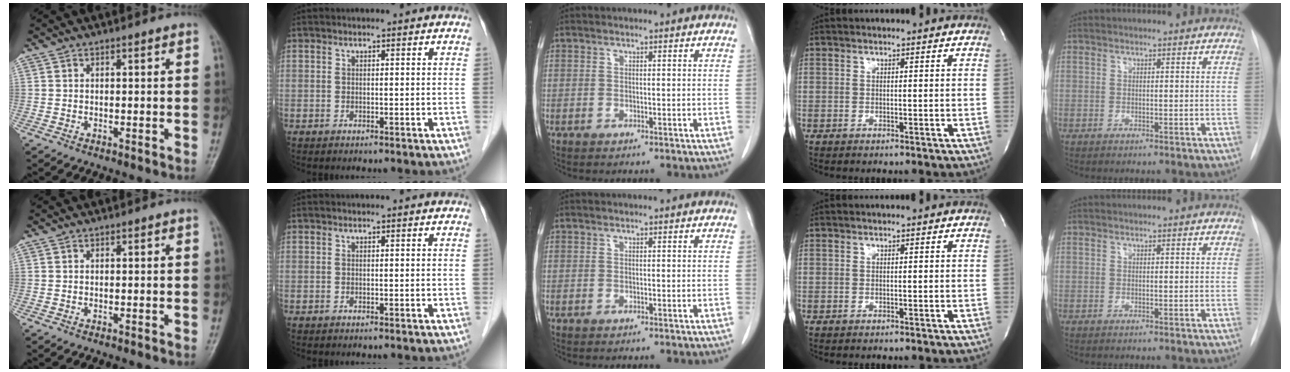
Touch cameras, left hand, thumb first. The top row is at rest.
{}